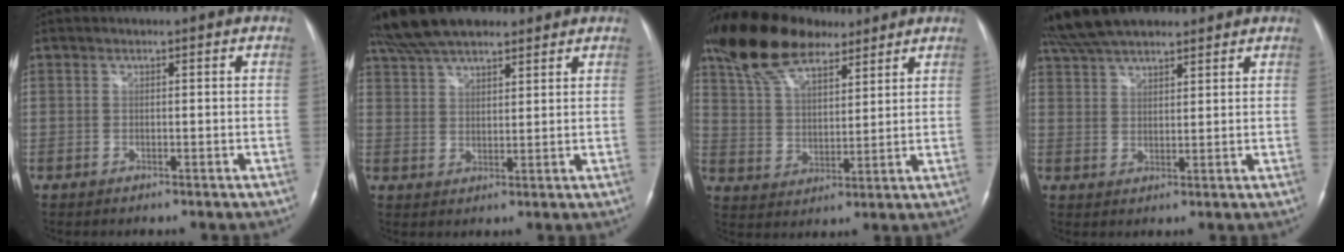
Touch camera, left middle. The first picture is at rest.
{"total": 13.4, "force": [10.8, 4.3, 6.6], "torque": [-0.125, 0.041, 0.191]}
{"total": 14.0, "force": [10.8, 5.2, 7.3], "torque": [-0.144, 0.028, 0.201]}
{"total": 11.9, "force": [10.0, 3.6, 5.5], "torque": [-0.099, 0.042, 0.178]}